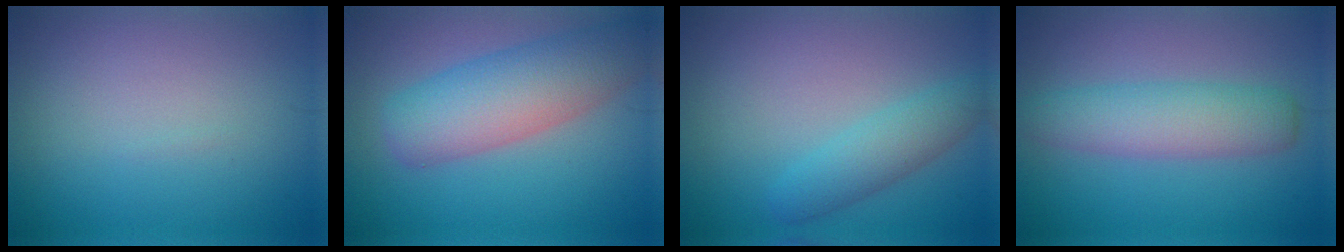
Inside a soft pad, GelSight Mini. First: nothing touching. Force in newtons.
{"total": 7.2, "press": 7.2, "slide": 0.3}
{"total": 3.1, "press": 3.1, "slide": 0.1}
{"total": 4.7, "press": 4.7, "slide": 0.3}